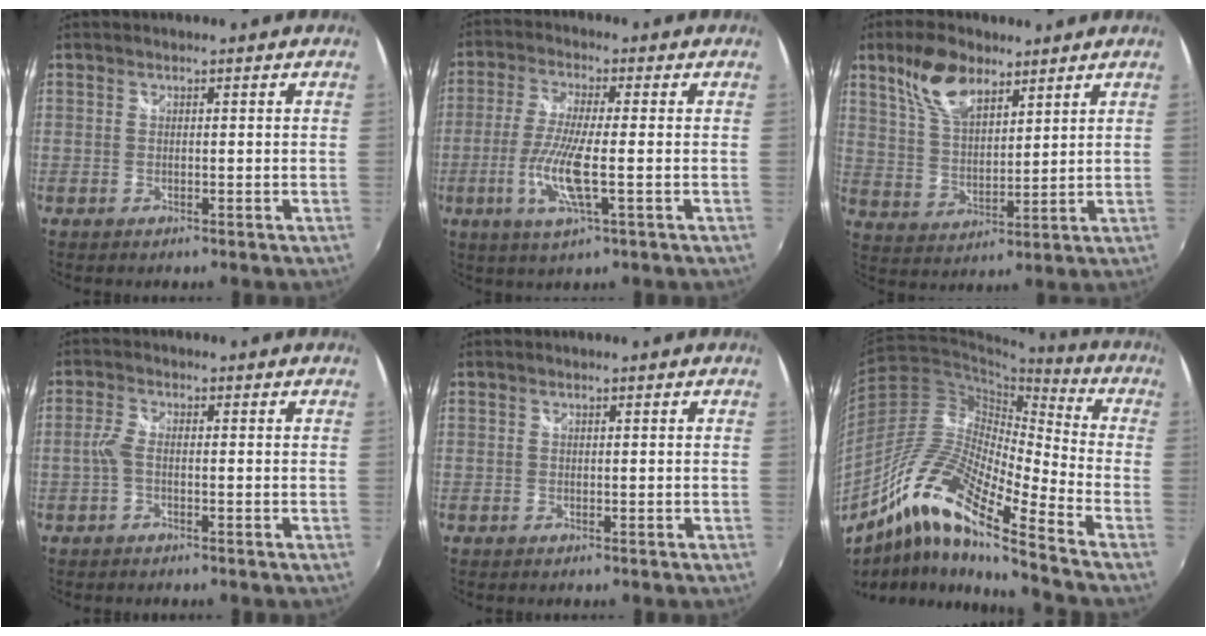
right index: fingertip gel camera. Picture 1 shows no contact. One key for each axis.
{"total": 9.4, "fx": -2.4, "fy": 1.2, "fz": 9.1, "tx": -0.184, "ty": -0.013, "tz": -0.049}
{"total": 10.5, "fx": 6.8, "fy": 4.9, "fz": 6.3, "tx": -0.122, "ty": 0.016, "tz": 0.135}
{"total": 2.6, "fx": -0.6, "fy": 0.9, "fz": 2.3, "tx": -0.055, "ty": 0.005, "tz": -0.014}
{"total": 0.0}
{"total": 16.1, "fx": -10.4, "fy": 2.2, "fz": 12.1, "tx": -0.224, "ty": -0.003, "tz": -0.217}